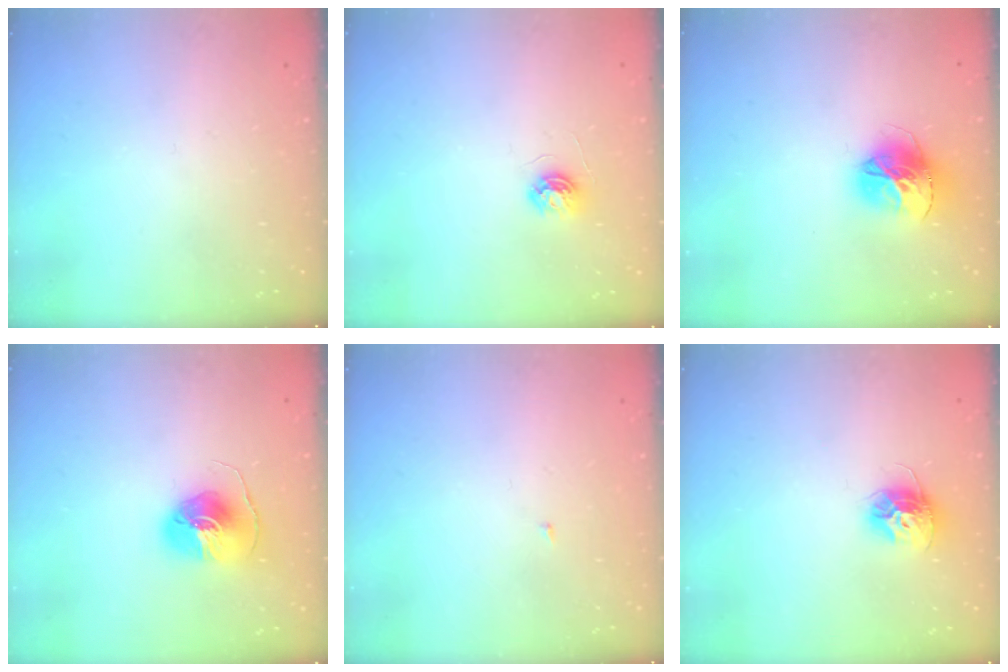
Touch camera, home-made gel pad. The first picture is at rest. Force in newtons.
{"total": 5.2, "press": 5.2, "slide": 0.5}
{"total": 15.1, "press": 15.0, "slide": 1.5}
{"total": 9.6, "press": 9.6, "slide": 0.8}
{"total": 1.8, "press": 1.8, "slide": 0.2}
{"total": 10.5, "press": 10.4, "slide": 0.9}